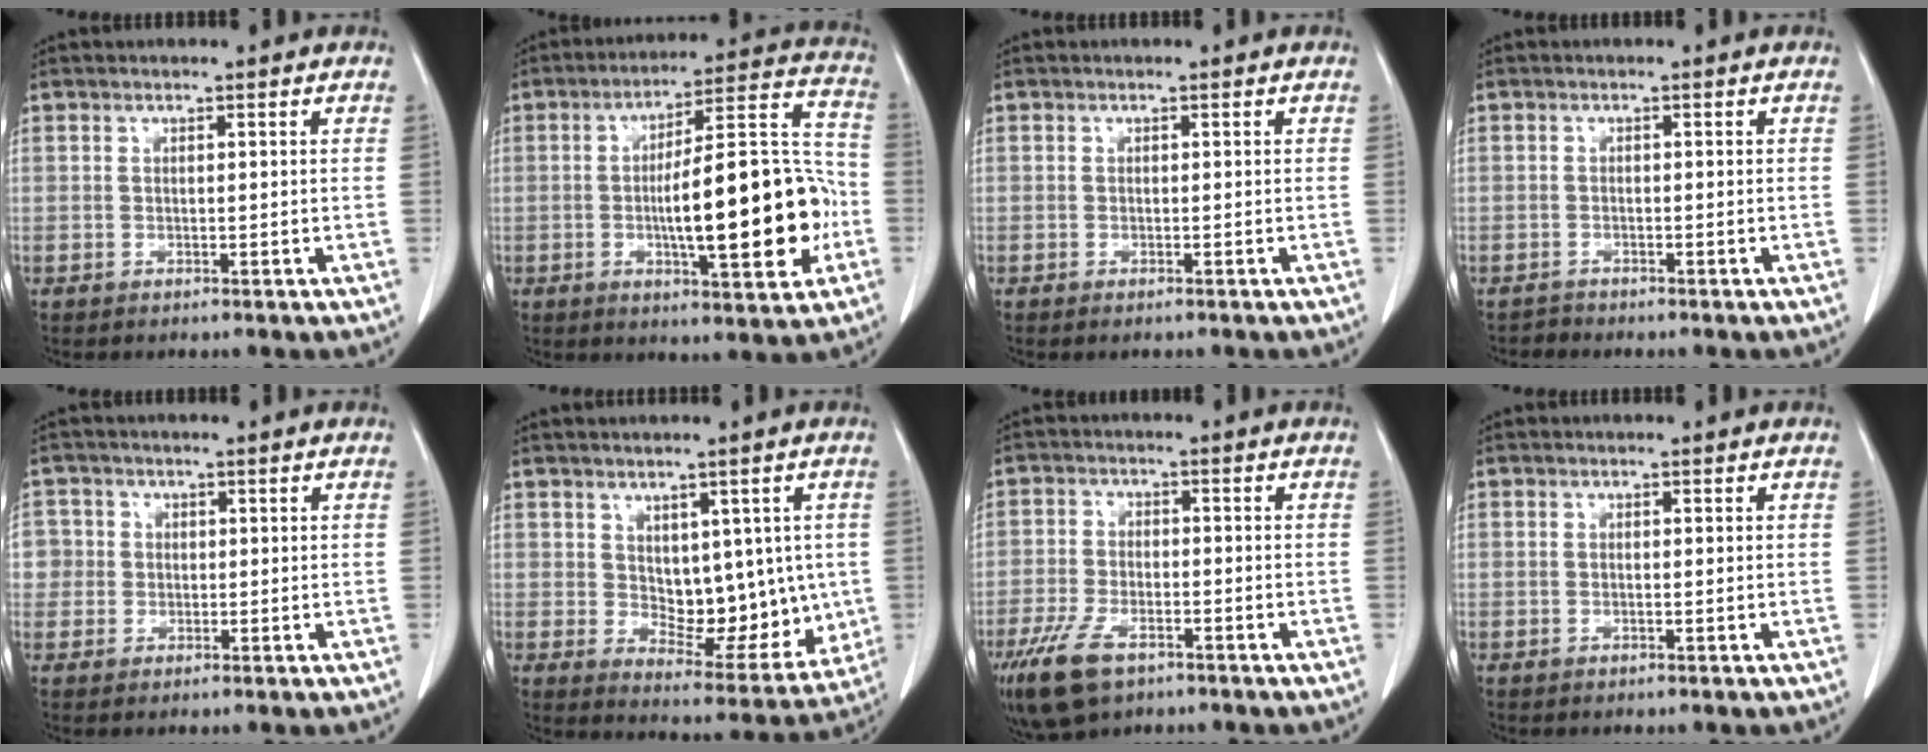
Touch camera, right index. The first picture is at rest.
{"total": 18.9, "force": [-3.4, 4.1, 18.2], "torque": [-0.271, 0.024, -0.046]}
{"total": 0.9, "force": [-0.7, 0.2, 0.5], "torque": [-0.009, -0.002, -0.009]}
{"total": 1.0, "force": [-0.9, 0.0, -0.4], "torque": [0.005, -0.005, -0.019]}
{"total": 3.4, "force": [0.2, 3.4, 0.0], "torque": [0.015, 0.011, 0.002]}
{"total": 11.1, "force": [1.1, 6.3, 9.1], "torque": [-0.106, -0.003, 0.037]}
{"total": 8.8, "force": [-5.3, 4.0, 5.7], "torque": [-0.117, -0.014, -0.090]}
{"total": 0.0}